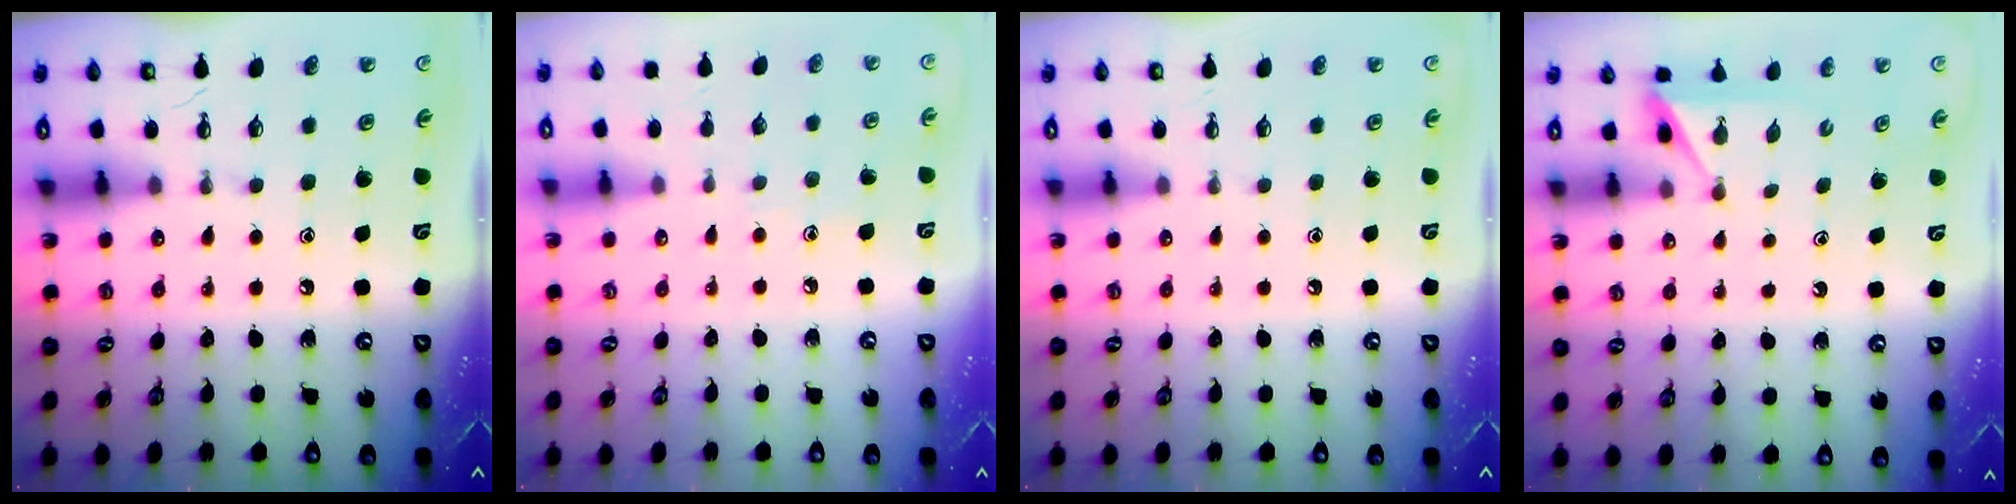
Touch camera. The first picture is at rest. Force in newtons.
{"total": 3.5, "press": 3.5, "slide": 0.4}
{"total": 0.0}
{"total": 3.1, "press": 3.1, "slide": 0.5}